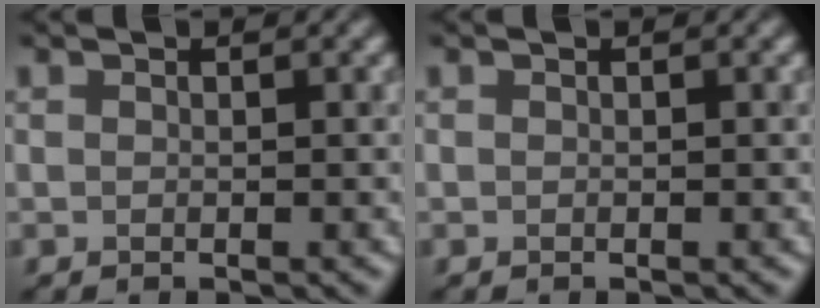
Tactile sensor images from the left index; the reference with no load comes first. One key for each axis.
{"total": 0.0}